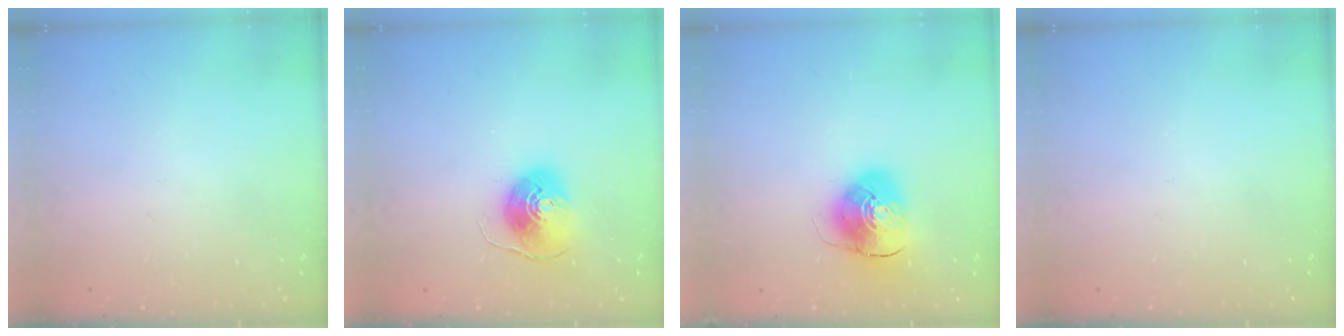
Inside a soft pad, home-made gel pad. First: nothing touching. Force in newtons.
{"total": 8.8, "press": 8.8, "slide": 0.6}
{"total": 9.7, "press": 9.6, "slide": 1.4}
{"total": 0.0}